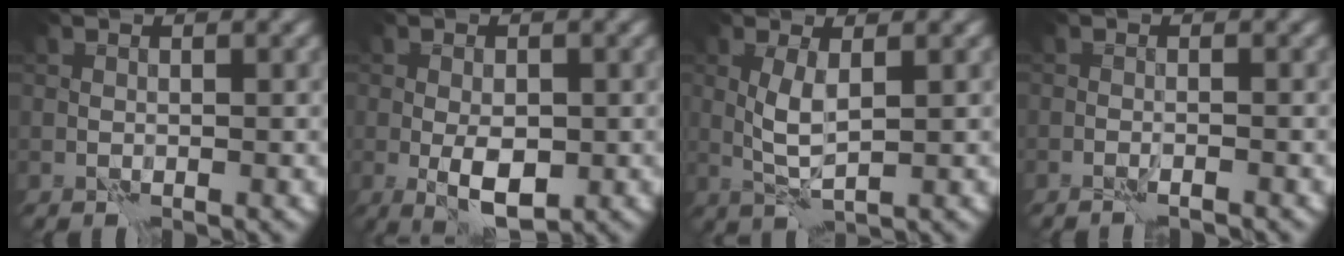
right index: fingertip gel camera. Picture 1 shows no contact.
{"total": 4.1, "force": [-0.8, 1.8, 3.5], "torque": [-0.060, -0.004, -0.009]}
{"total": 2.8, "force": [0.8, 0.6, 2.6], "torque": [-0.062, 0.002, 0.016]}
{"total": 1.4, "force": [-1.3, -0.1, 0.6], "torque": [-0.013, 0.007, -0.021]}